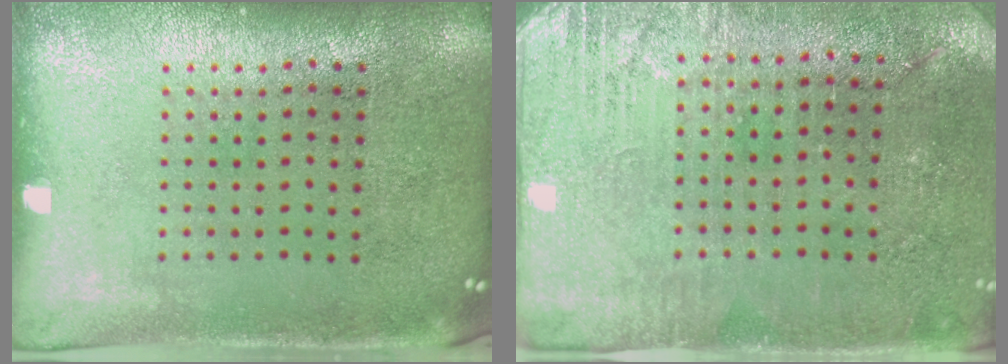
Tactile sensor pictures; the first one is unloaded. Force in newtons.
{"total": 2.8, "press": 2.7, "slide": 0.7}